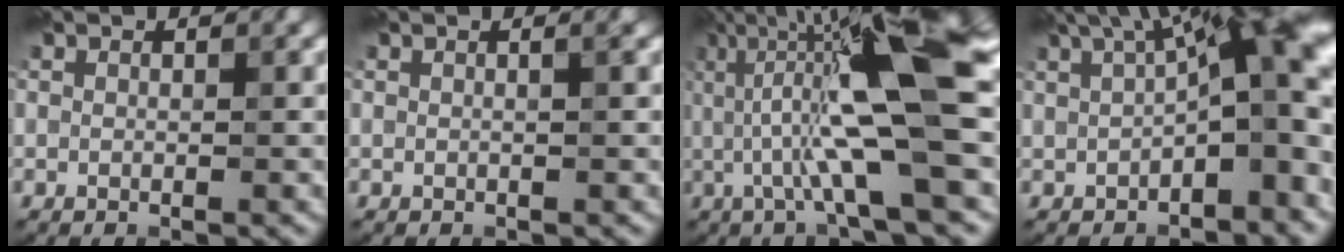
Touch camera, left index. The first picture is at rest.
{"total": 1.1, "force": [0.2, 0.4, 1.0], "torque": [-0.011, 0.002, -0.005]}
{"total": 12.8, "force": [1.6, 2.4, 12.5], "torque": [-0.194, 0.014, 0.026]}
{"total": 11.8, "force": [1.5, 3.7, 11.1], "torque": [-0.129, 0.026, 0.015]}